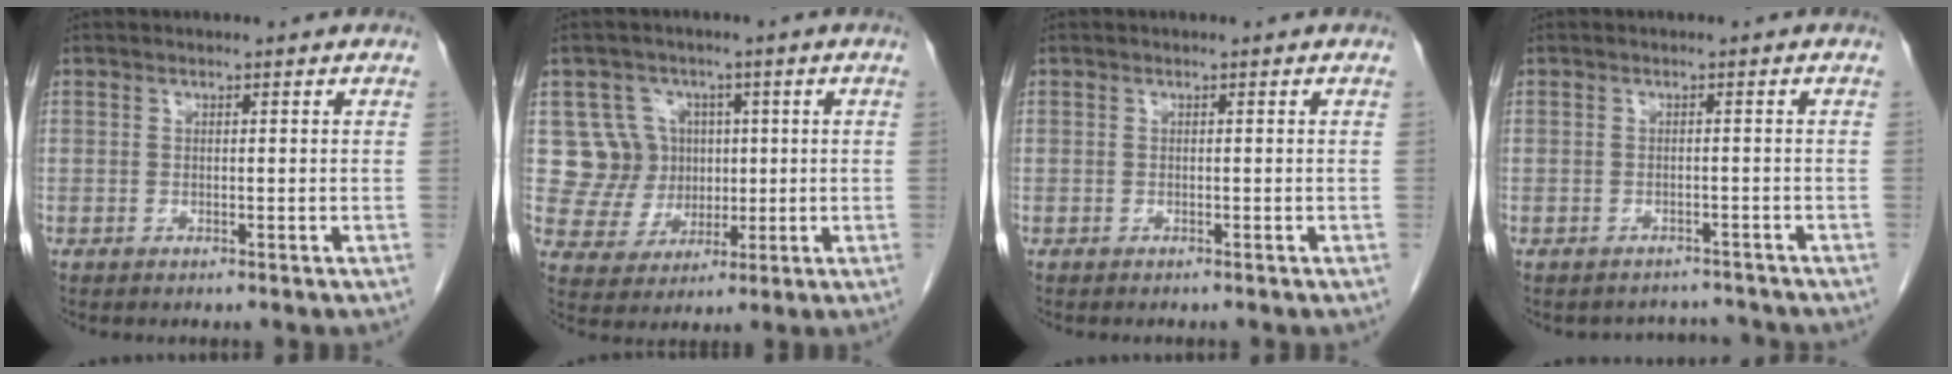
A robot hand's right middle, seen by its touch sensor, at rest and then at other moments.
{"total": 8.1, "force": [1.8, 7.9, 0.4], "torque": [-0.005, 0.026, 0.041]}
{"total": 0.6, "force": [-0.6, 0.1, 0.2], "torque": [-0.007, -0.001, -0.011]}
{"total": 3.3, "force": [-3.1, 1.0, -0.7], "torque": [0.009, 0.009, -0.042]}